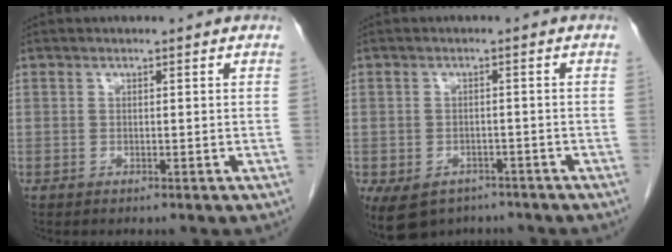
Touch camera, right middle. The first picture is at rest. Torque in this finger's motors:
{"motor_torque": [0.84, -0.67, 0.43, 0.08]}